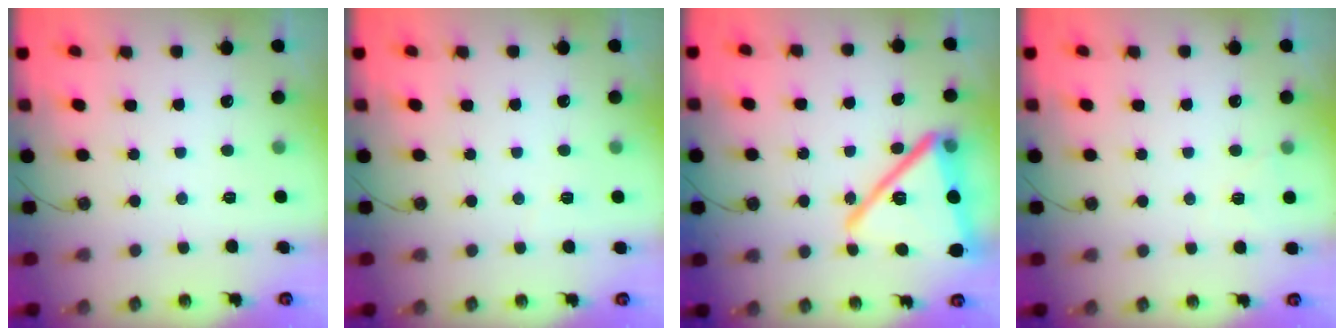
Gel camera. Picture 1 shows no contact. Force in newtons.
{"total": 2.6, "press": 2.5, "slide": 0.7}
{"total": 24.2, "press": 23.7, "slide": 4.9}
{"total": 4.5, "press": 4.1, "slide": 1.8}